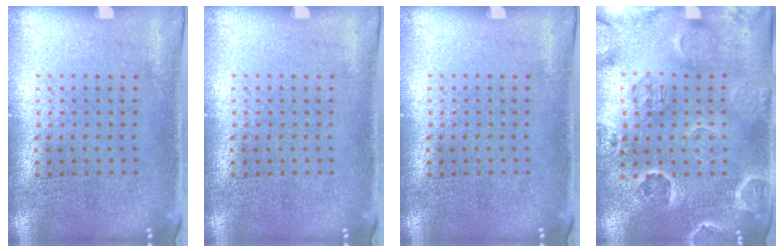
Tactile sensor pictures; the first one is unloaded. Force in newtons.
{"total": 0.0}
{"total": 0.0}
{"total": 2.6, "press": 2.4, "slide": 0.8}